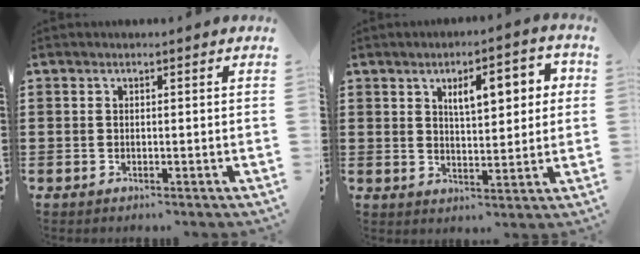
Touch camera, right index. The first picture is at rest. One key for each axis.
{"total": 6.6, "fx": 2.5, "fy": 2.6, "fz": 5.6, "tx": -0.090, "ty": 0.001, "tz": 0.035}